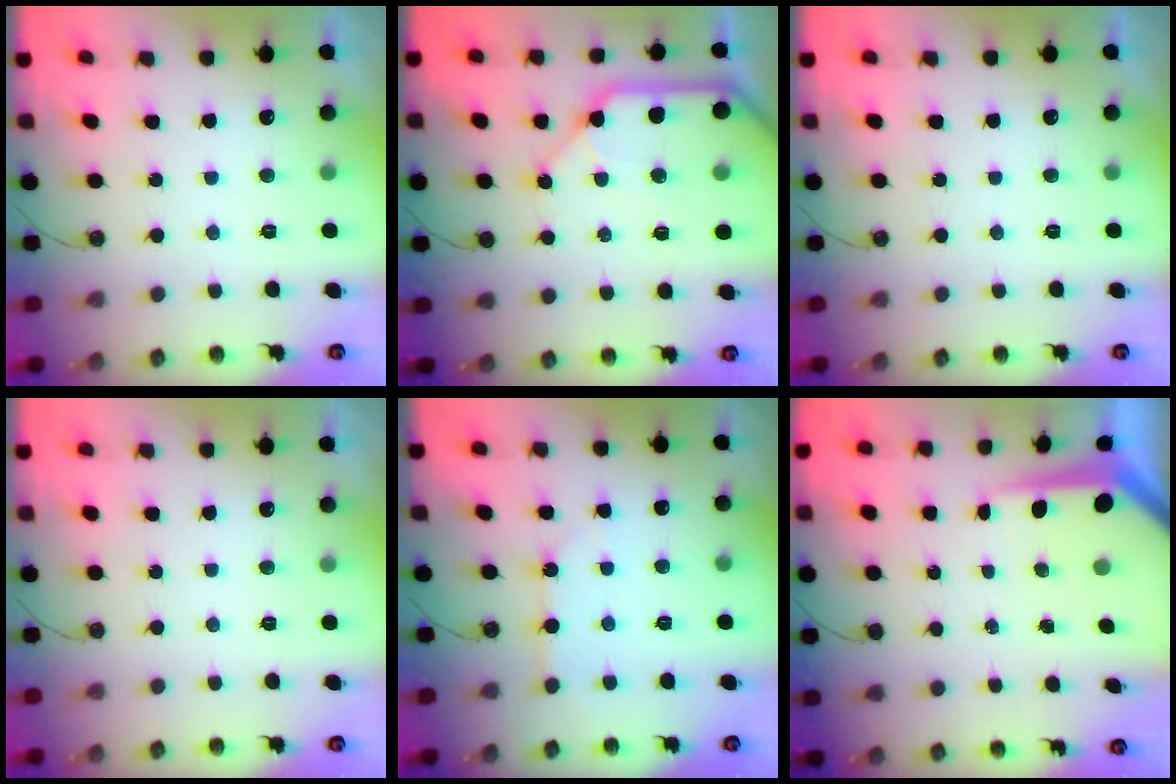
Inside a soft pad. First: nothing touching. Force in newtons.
{"total": 14.5, "press": 14.4, "slide": 2.1}
{"total": 0.0}
{"total": 0.0}
{"total": 4.0, "press": 3.9, "slide": 0.3}
{"total": 7.5, "press": 7.5, "slide": 0.7}